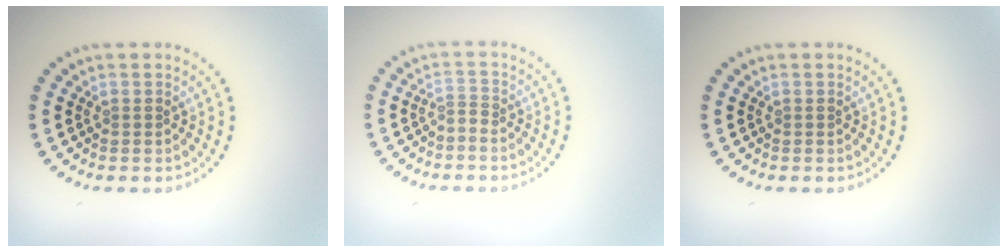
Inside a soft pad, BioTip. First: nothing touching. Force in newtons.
{"total": 0.9, "press": 0.3, "slide": 0.8}
{"total": 0.0}